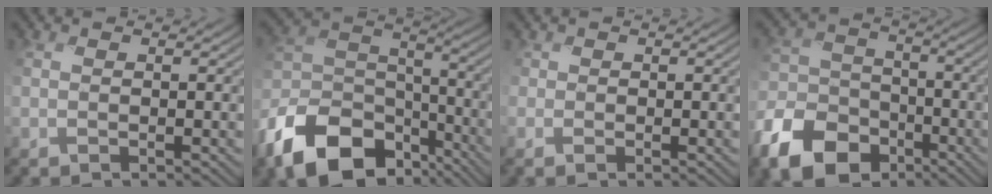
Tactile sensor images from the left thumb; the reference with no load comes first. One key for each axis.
{"total": 15.8, "fx": -9.3, "fy": 9.5, "fz": 8.4, "tx": -0.217, "ty": -0.034, "tz": -0.175}
{"total": 1.4, "fx": -0.4, "fy": 1.2, "fz": 0.6, "tx": -0.013, "ty": -0.005, "tz": -0.011}
{"total": 12.5, "fx": -7.4, "fy": 8.2, "fz": 5.9, "tx": -0.160, "ty": -0.029, "tz": -0.139}